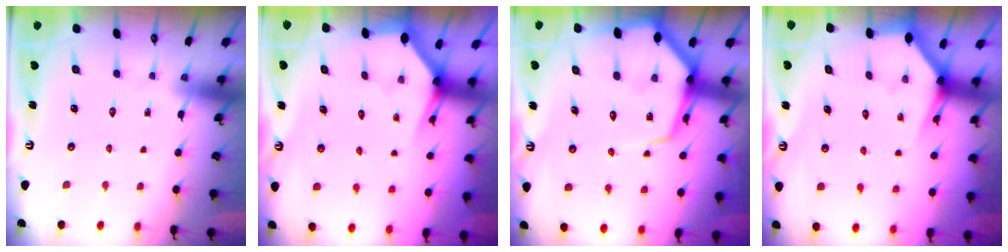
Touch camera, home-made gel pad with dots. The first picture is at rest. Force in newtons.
{"total": 2.6, "press": 2.6, "slide": 0.2}
{"total": 12.4, "press": 12.3, "slide": 1.3}
{"total": 2.9, "press": 2.9, "slide": 0.1}